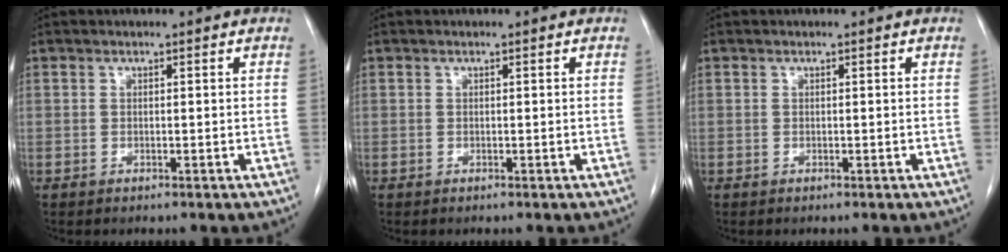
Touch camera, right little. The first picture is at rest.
{"total": 0.0}
{"total": 0.0}